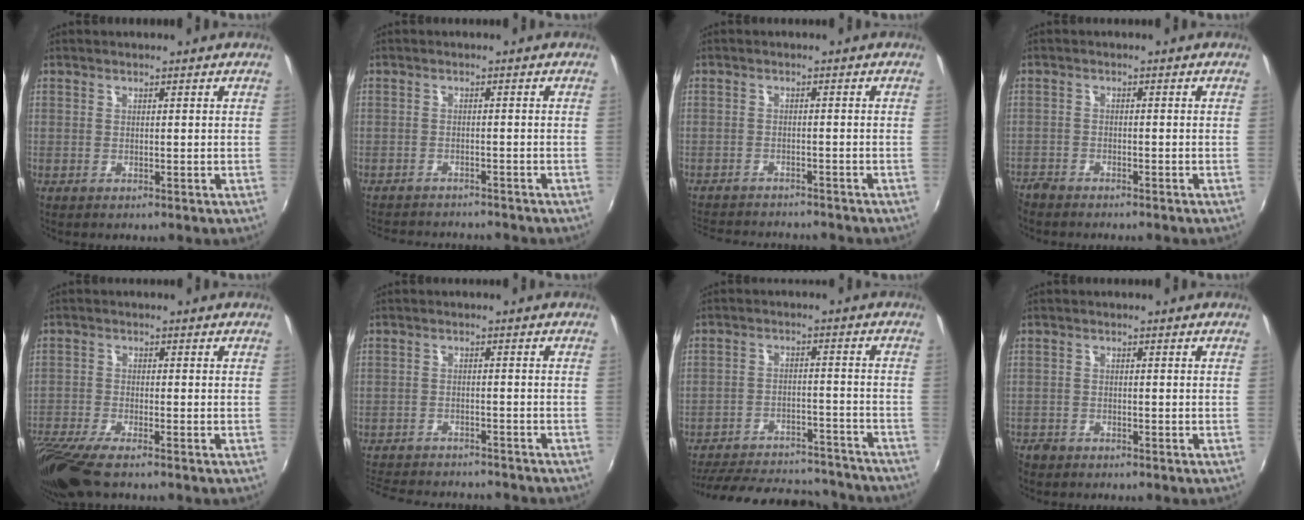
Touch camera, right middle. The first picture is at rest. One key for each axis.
{"total": 9.3, "fx": -8.6, "fy": 2.0, "fz": 2.9, "tx": -0.074, "ty": -0.013, "tz": -0.126}
{"total": 10.9, "fx": -10.0, "fy": 2.5, "fz": 3.6, "tx": -0.091, "ty": -0.011, "tz": -0.150}
{"total": 4.8, "fx": -4.4, "fy": 1.5, "fz": 1.1, "tx": -0.044, "ty": -0.019, "tz": -0.083}
{"total": 11.5, "fx": -9.0, "fy": 2.2, "fz": 6.8, "tx": -0.164, "ty": -0.048, "tz": -0.167}
{"total": 14.6, "fx": -12.9, "fy": 4.0, "fz": 5.4, "tx": -0.126, "ty": -0.009, "tz": -0.187}
{"total": 26.3, "fx": -23.0, "fy": 8.1, "fz": 9.9, "tx": -0.199, "ty": 0.009, "tz": -0.294}
{"total": 3.3, "fx": -2.7, "fy": 1.8, "fz": 0.5, "tx": -0.024, "ty": -0.007, "tz": -0.053}